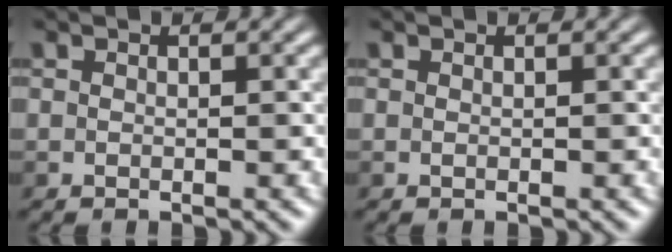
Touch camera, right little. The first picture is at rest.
{"total": 0.0}